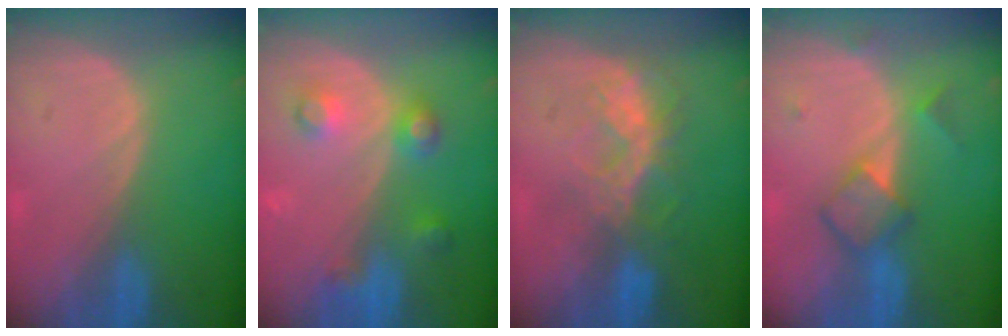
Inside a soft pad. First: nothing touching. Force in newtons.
{"total": 4.9, "press": 4.9, "slide": 0.2}
{"total": 6.3, "press": 6.2, "slide": 1.2}
{"total": 5.0, "press": 5.0, "slide": 0.5}